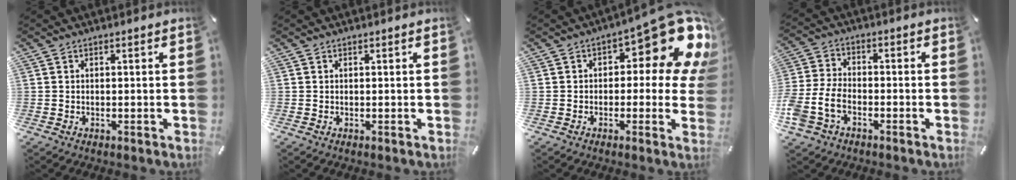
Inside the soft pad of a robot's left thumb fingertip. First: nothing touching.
{"total": 0.0}
{"total": 15.7, "force": [7.2, 6.5, 12.4], "torque": [-0.150, -0.059, 0.114]}
{"total": 7.9, "force": [-3.5, 5.5, 4.3], "torque": [-0.102, 0.013, -0.064]}